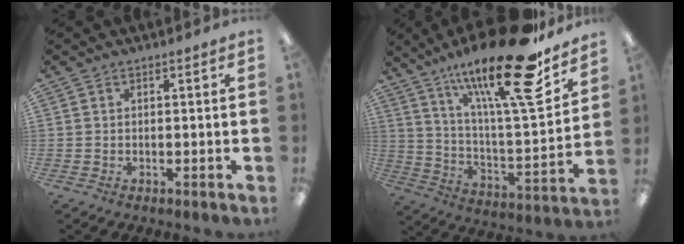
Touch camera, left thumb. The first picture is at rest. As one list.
[{"total": 25.0, "force": [17.3, 5.3, 17.2], "torque": [-0.278, -0.109, 0.277]}]